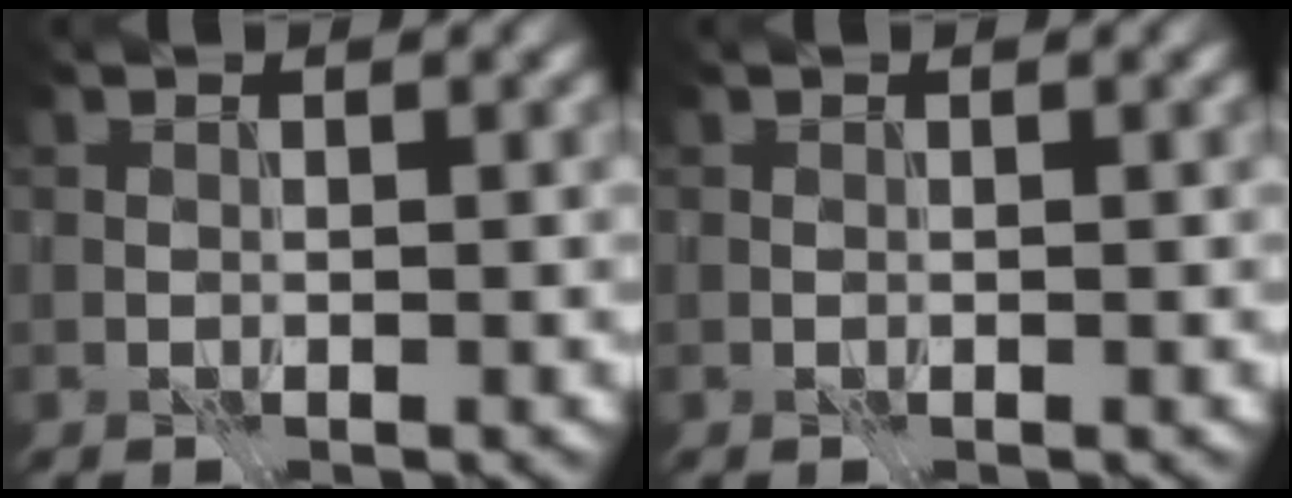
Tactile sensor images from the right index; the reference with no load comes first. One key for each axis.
{"total": 0.0}